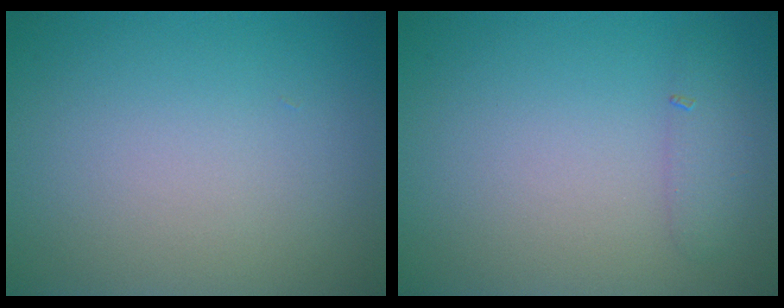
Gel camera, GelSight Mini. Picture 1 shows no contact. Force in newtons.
{"total": 1.4, "press": 1.4, "slide": 0.1}